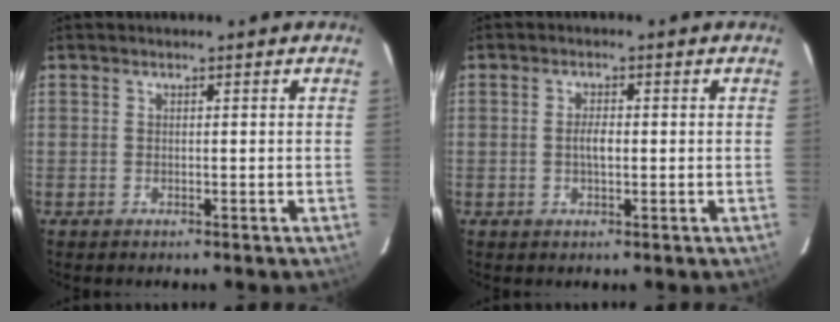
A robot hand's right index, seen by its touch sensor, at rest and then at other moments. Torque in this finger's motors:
{"motor_torque": [0.06, -0.03, 0.35, 0.09]}